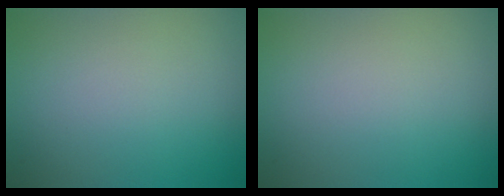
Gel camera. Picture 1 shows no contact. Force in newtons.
{"total": 0.0}